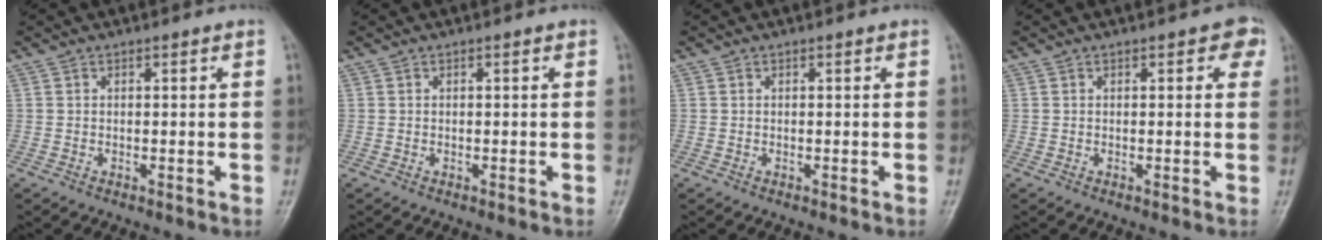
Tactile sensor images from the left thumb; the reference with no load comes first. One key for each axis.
{"total": 0.0}
{"total": 0.0}
{"total": 2.9, "fx": 1.1, "fy": 1.5, "fz": 2.3, "tx": -0.007, "ty": 0.001, "tz": 0.004}